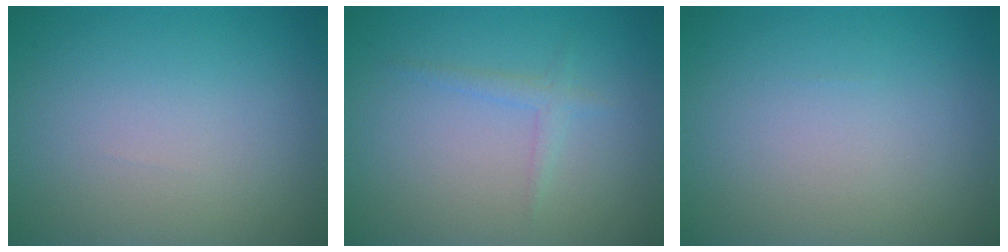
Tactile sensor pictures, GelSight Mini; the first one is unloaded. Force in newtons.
{"total": 1.2, "press": 1.2, "slide": 0.1}
{"total": 0.0}